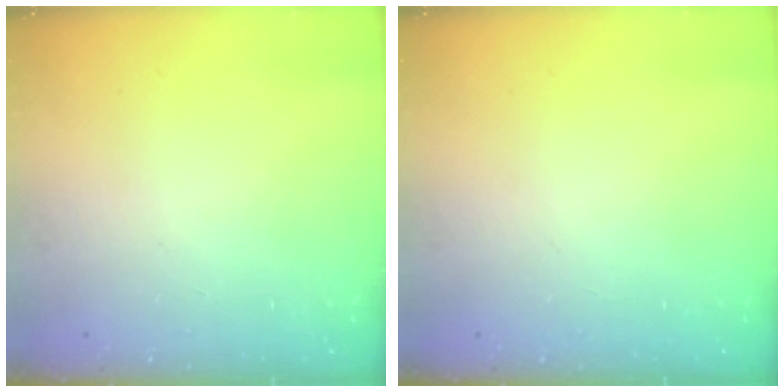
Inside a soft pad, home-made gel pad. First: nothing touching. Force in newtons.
{"total": 0.0}